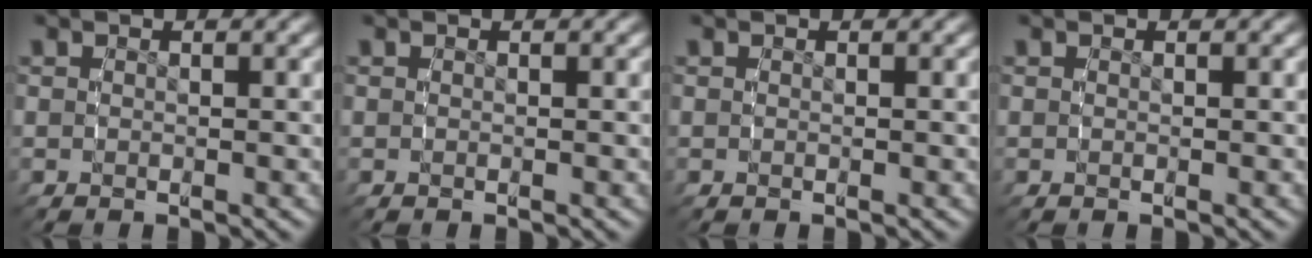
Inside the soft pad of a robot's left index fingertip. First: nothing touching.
{"total": 0.0}
{"total": 0.0}
{"total": 0.0}